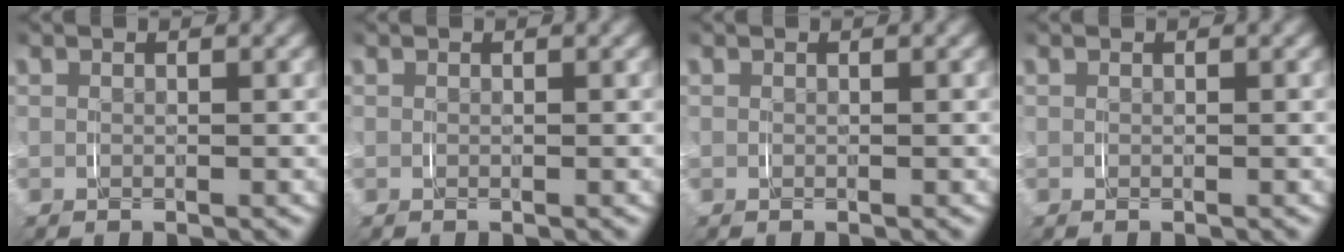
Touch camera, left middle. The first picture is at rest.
{"total": 0.0}
{"total": 0.0}
{"total": 0.0}